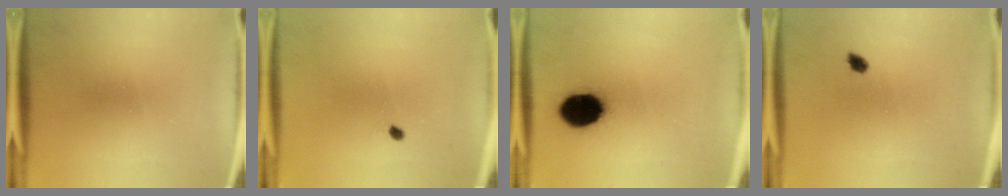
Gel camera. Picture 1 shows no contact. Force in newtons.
{"total": 0.8}
{"total": 13.0}
{"total": 1.5}